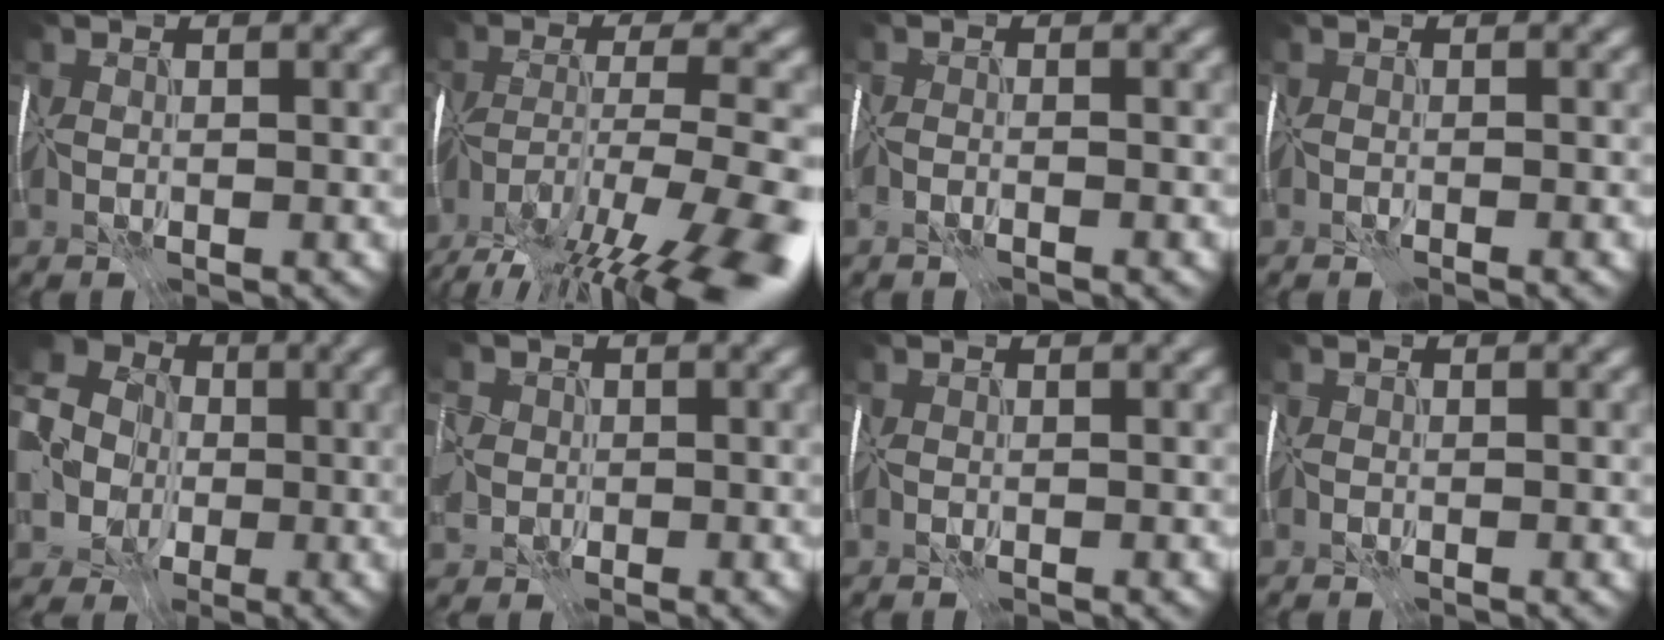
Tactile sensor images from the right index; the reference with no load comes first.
{"total": 15.2, "force": [-11.0, 3.0, 10.0], "torque": [-0.191, -0.033, -0.162]}
{"total": 1.7, "force": [-1.5, -0.5, 0.3], "torque": [-0.009, -0.009, -0.031]}
{"total": 1.3, "force": [-1.1, -0.4, 0.5], "torque": [0.002, -0.013, -0.015]}
{"total": 10.6, "force": [-0.4, 9.1, 5.4], "torque": [-0.126, -0.007, -0.041]}
{"total": 3.3, "force": [-0.7, 3.0, 1.1], "torque": [-0.034, 0.008, -0.024]}
{"total": 0.0}
{"total": 0.5, "force": [-0.5, -0.2, 0.0], "torque": [0.005, -0.006, -0.011]}